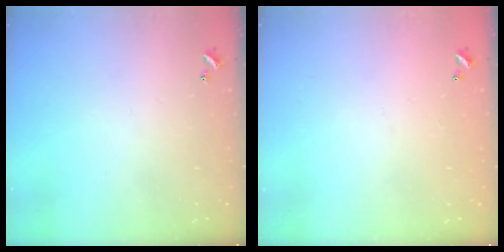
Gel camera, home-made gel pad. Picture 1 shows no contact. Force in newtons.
{"total": 2.9, "press": 2.9, "slide": 0.1}